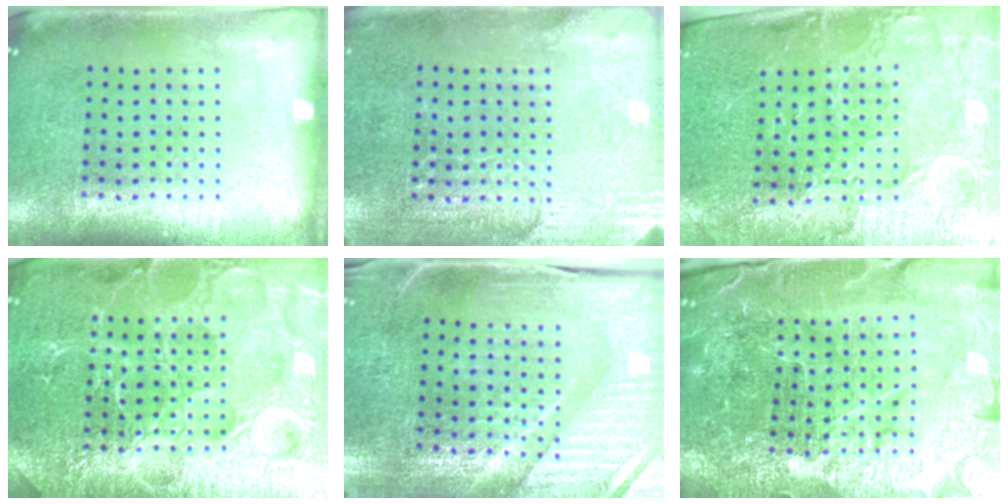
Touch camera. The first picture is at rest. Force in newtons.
{"total": 2.9, "press": 2.8, "slide": 0.8}
{"total": 3.6, "press": 3.3, "slide": 1.4}
{"total": 7.5, "press": 7.5, "slide": 1.0}
{"total": 3.8, "press": 3.8, "slide": 0.7}
{"total": 6.5, "press": 5.8, "slide": 3.0}